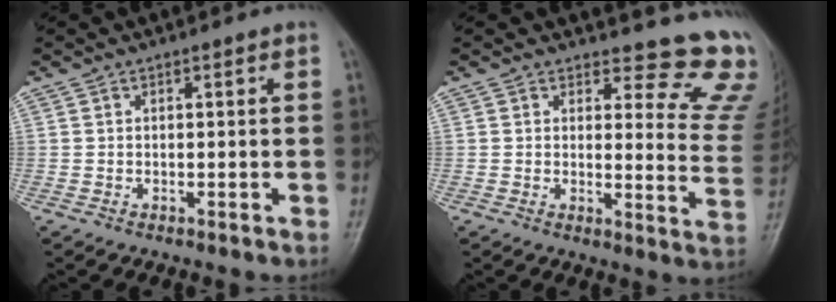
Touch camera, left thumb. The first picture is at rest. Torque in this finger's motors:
{"motor_torque": [0.53, 0.32, 0.12, -0.28, 0.03]}